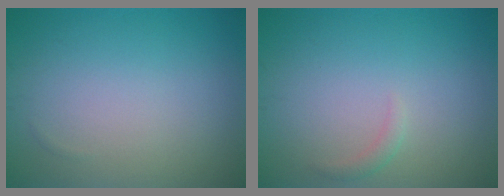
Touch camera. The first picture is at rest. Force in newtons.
{"total": 0.8, "press": 0.8, "slide": 0.1}